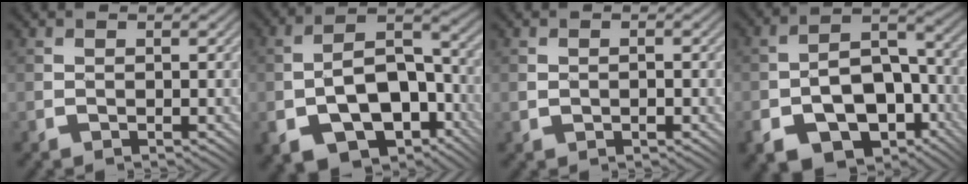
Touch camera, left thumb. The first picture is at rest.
{"total": 13.7, "force": [-5.3, 8.1, 9.6], "torque": [-0.178, -0.020, -0.089]}
{"total": 1.3, "force": [-0.3, 0.8, 0.9], "torque": [-0.015, 0.002, -0.002]}
{"total": 13.7, "force": [-6.0, 8.8, 8.6], "torque": [-0.162, -0.049, -0.086]}